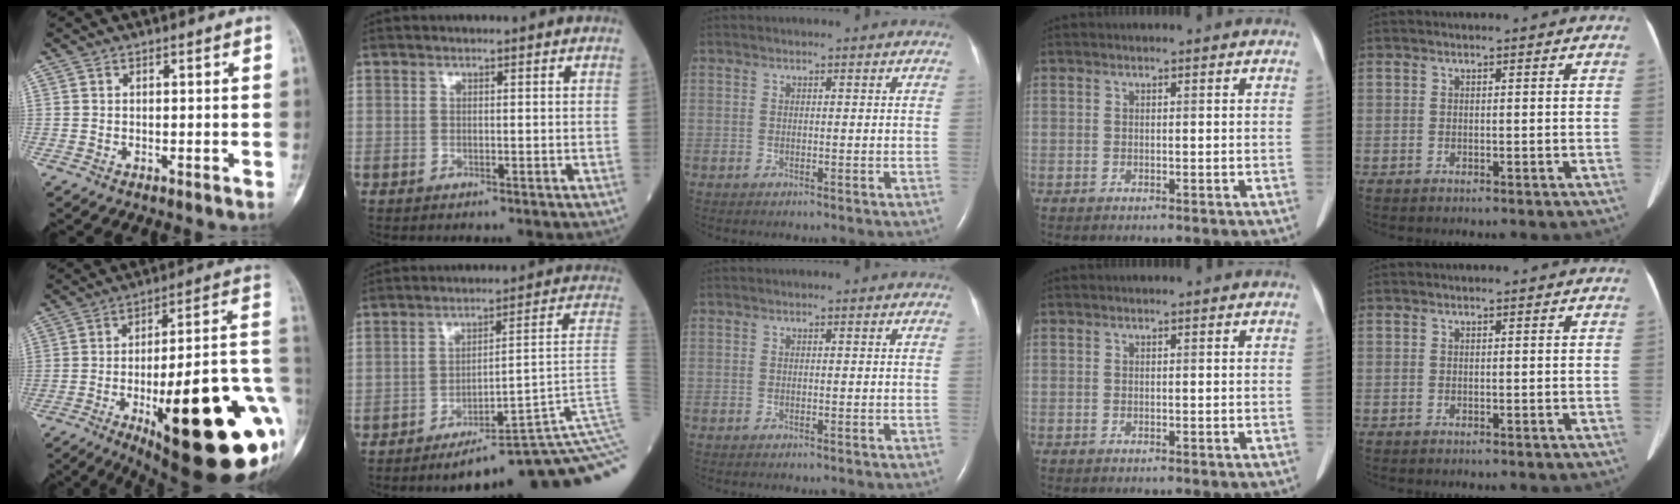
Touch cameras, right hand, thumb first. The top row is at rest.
{"thumb": {"total": 35.4, "force": [-10.3, 10.6, 32.2], "torque": [-0.366, 0.025, -0.140]}, "index": {"total": 17.2, "force": [-9.9, -1.8, 14.0], "torque": [-0.091, 0.056, -0.138]}}